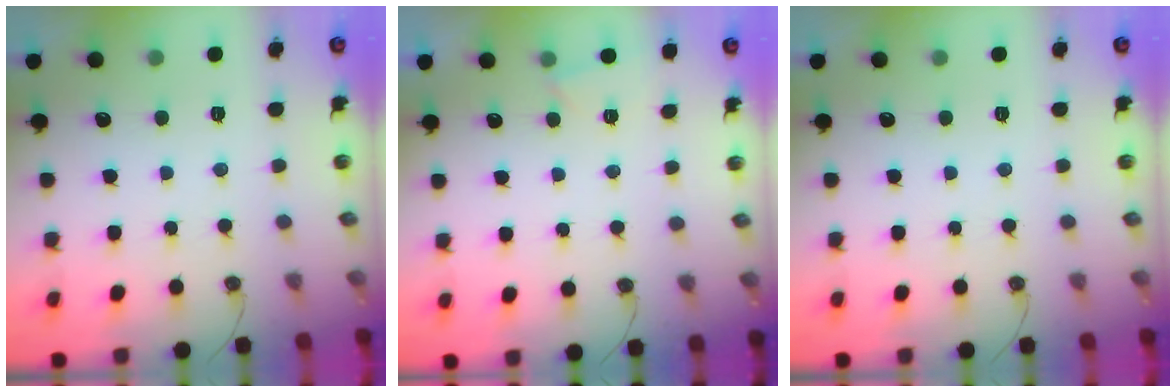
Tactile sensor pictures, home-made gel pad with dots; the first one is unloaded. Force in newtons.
{"total": 2.0, "press": 1.9, "slide": 0.3}
{"total": 0.0}